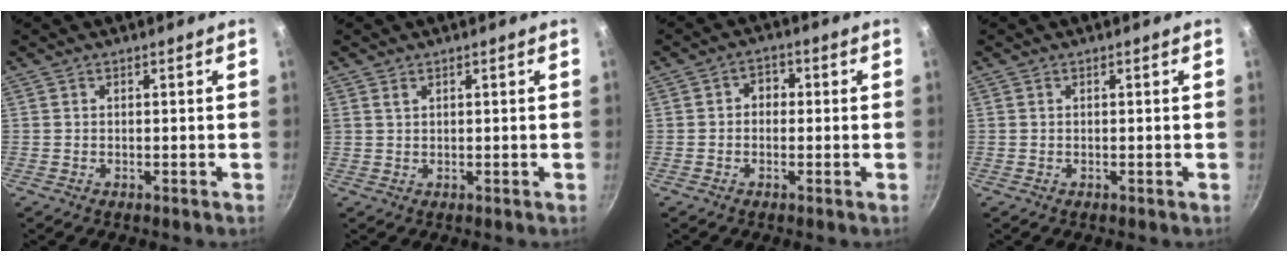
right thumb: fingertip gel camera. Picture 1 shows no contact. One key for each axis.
{"total": 1.2, "fx": 0.7, "fy": 0.7, "fz": 0.7, "tx": -0.011, "ty": 0.000, "tz": 0.015}
{"total": 3.2, "fx": 0.0, "fy": 2.7, "fz": 1.8, "tx": -0.008, "ty": 0.009, "tz": -0.009}
{"total": 0.0}